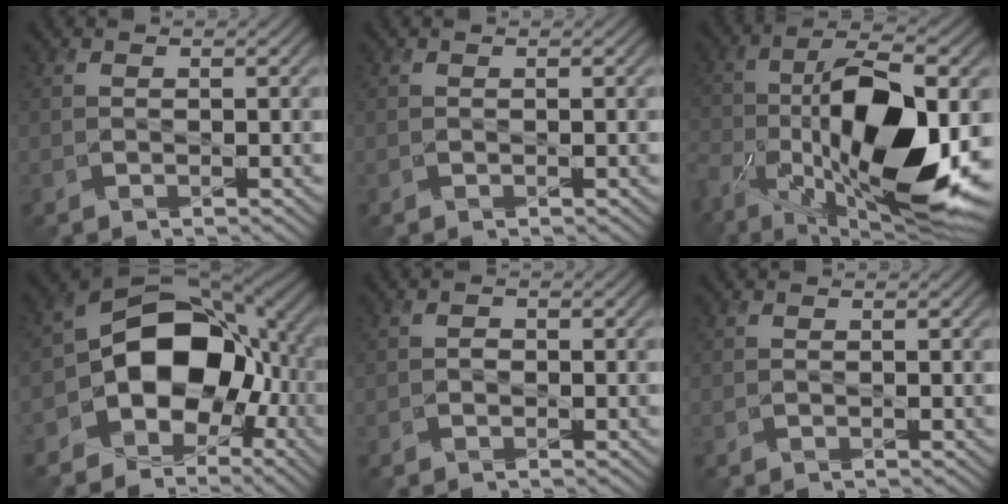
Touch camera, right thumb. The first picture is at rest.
{"total": 0.0}
{"total": 17.6, "force": [-5.2, 7.6, 15.0], "torque": [-0.279, -0.018, -0.086]}
{"total": 13.0, "force": [-3.0, 9.4, 8.4], "torque": [-0.124, 0.003, -0.068]}
{"total": 0.6, "force": [-0.3, 0.5, 0.2], "torque": [-0.001, 0.002, -0.006]}
{"total": 0.0}